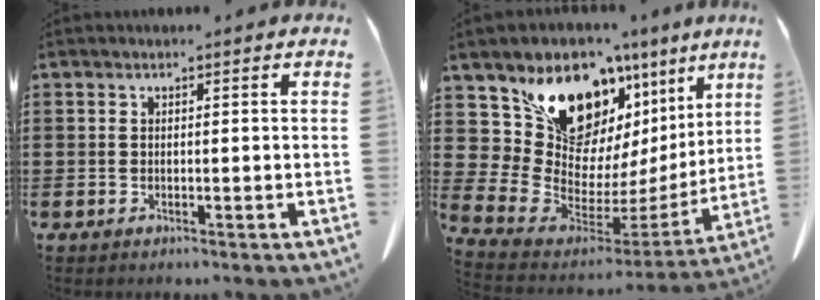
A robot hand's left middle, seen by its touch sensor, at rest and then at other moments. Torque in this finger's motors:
{"motor_torque": [2.14, 0.00, 0.58, 0.21]}